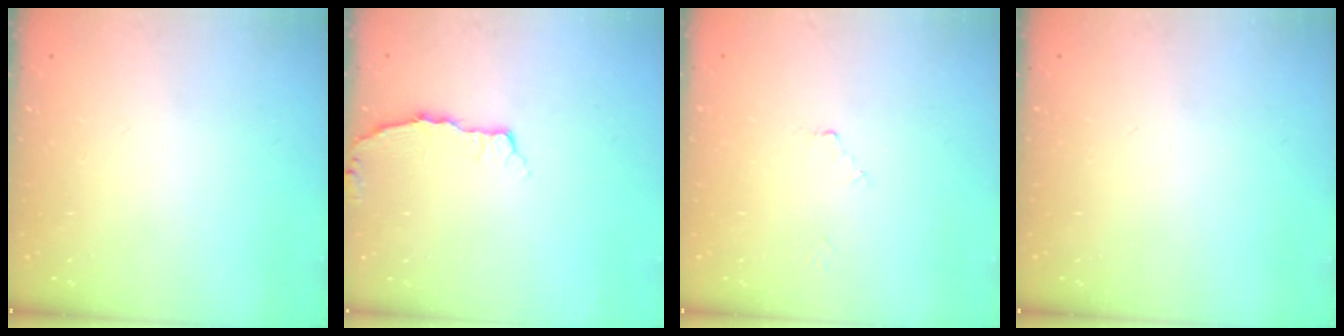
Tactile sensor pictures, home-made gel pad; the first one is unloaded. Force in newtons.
{"total": 4.4, "press": 4.3, "slide": 0.6}
{"total": 2.1, "press": 2.1, "slide": 0.3}
{"total": 0.0}